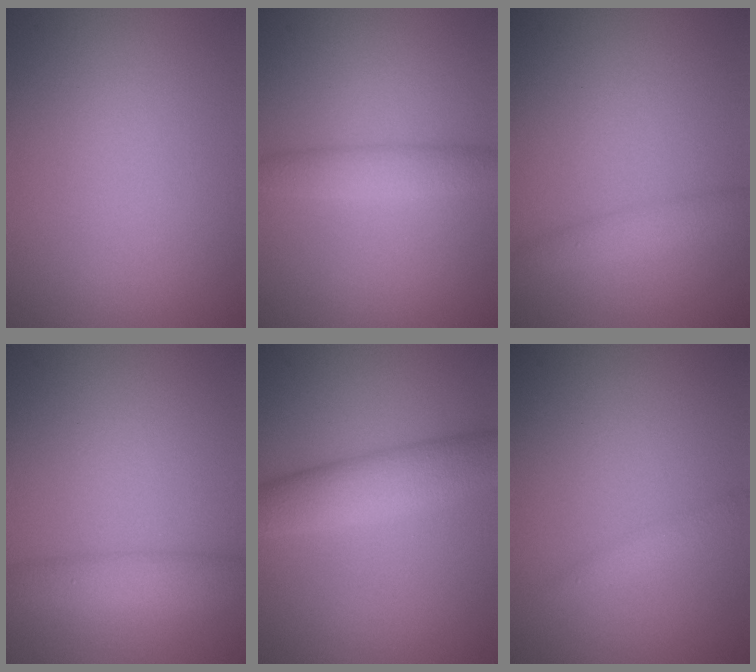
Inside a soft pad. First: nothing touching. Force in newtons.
{"total": 2.6, "press": 2.6, "slide": 0.1}
{"total": 1.8, "press": 1.8, "slide": 0.0}
{"total": 3.0, "press": 3.0, "slide": 0.1}
{"total": 5.0, "press": 5.0, "slide": 0.1}
{"total": 1.0, "press": 1.0, "slide": 0.0}